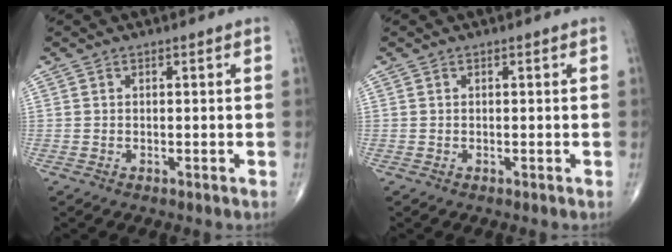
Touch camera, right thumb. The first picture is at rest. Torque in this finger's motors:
{"motor_torque": [0.02, 0.00, -0.07, -0.07, 0.02]}